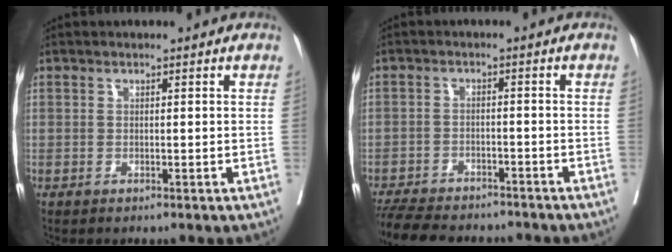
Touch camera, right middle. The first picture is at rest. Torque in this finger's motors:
{"motor_torque": [0.80, -1.11, 0.03, 0.03]}